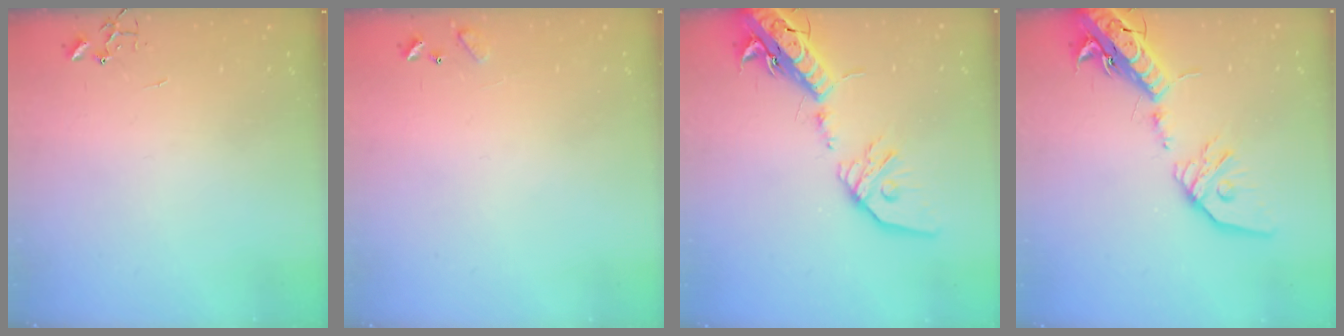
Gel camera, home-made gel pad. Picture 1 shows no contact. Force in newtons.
{"total": 6.4, "press": 6.4, "slide": 0.5}
{"total": 21.0, "press": 20.6, "slide": 4.1}
{"total": 21.0, "press": 20.6, "slide": 4.1}